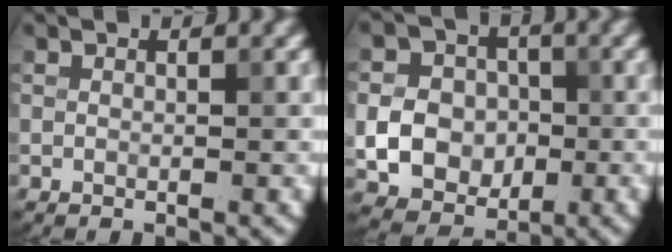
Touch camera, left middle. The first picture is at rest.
{"total": 5.9, "force": [-0.8, 4.9, 3.1], "torque": [-0.053, 0.007, -0.021]}